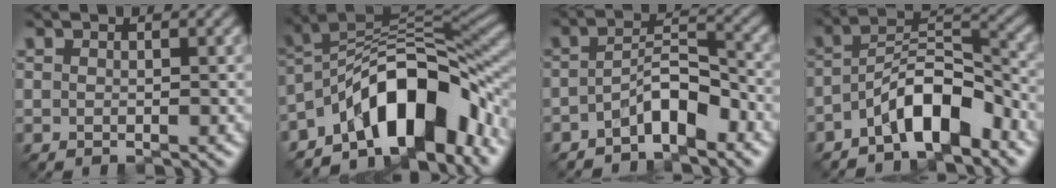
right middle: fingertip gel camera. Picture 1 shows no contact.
{"total": 11.7, "force": [-6.5, 5.2, 8.3], "torque": [-0.101, 0.018, -0.122]}
{"total": 4.4, "force": [-2.7, 1.5, 3.1], "torque": [-0.048, 0.014, -0.049]}
{"total": 6.6, "force": [-4.2, 2.3, 4.5], "torque": [-0.071, 0.012, -0.079]}